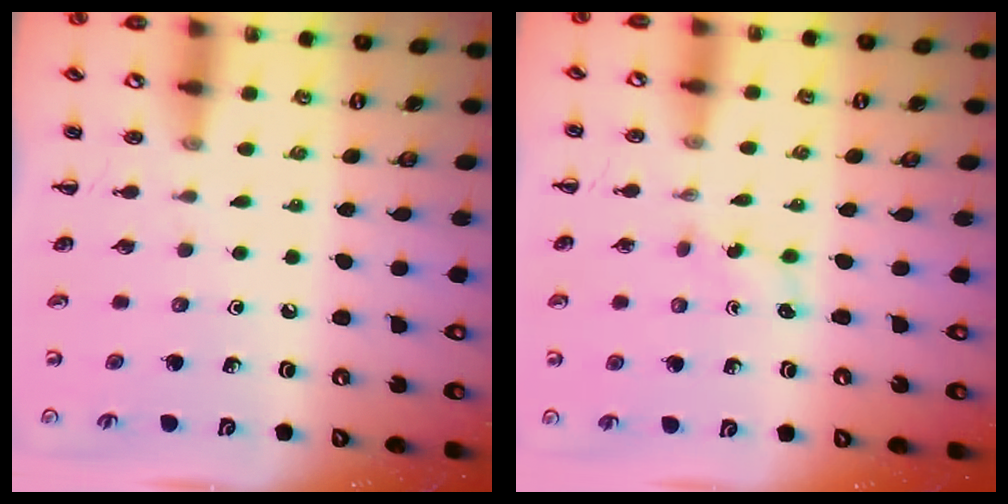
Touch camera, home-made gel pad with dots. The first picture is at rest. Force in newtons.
{"total": 2.6, "press": 2.5, "slide": 0.8}